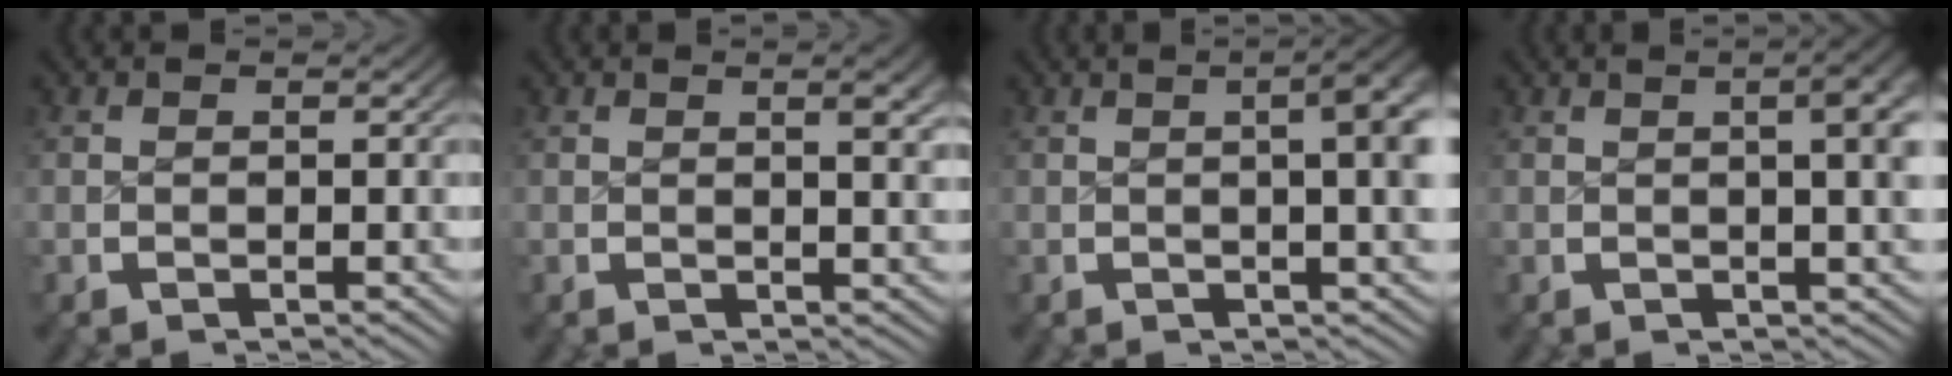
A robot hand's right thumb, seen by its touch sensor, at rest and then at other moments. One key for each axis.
{"total": 2.1, "fx": 0.6, "fy": 0.4, "fz": 1.9, "tx": -0.023, "ty": -0.003, "tz": 0.012}
{"total": 8.5, "fx": 2.4, "fy": 3.9, "fz": 7.2, "tx": -0.060, "ty": 0.032, "tz": 0.017}
{"total": 7.0, "fx": 2.0, "fy": 2.8, "fz": 6.1, "tx": -0.055, "ty": 0.021, "tz": 0.020}